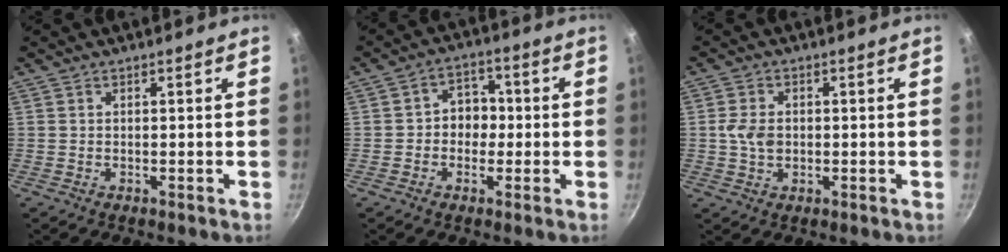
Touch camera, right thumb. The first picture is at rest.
{"total": 6.2, "force": [-0.6, 5.2, 3.3], "torque": [0.000, 0.016, -0.016]}
{"total": 4.5, "force": [-0.1, 3.3, 3.1], "torque": [-0.055, 0.005, -0.004]}